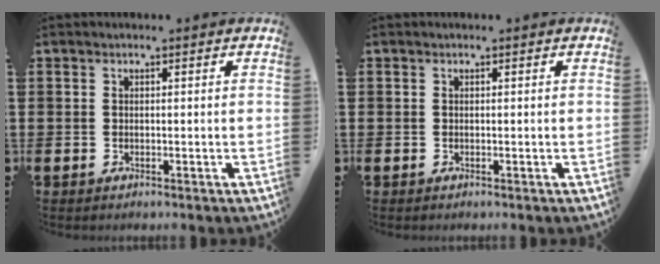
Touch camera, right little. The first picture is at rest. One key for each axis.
{"total": 0.0}